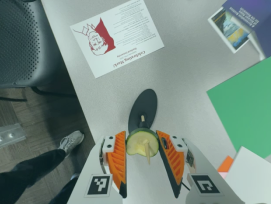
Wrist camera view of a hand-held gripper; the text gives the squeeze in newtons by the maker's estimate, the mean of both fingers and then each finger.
{"total": 4.2, "left": 3.6, "right": 4.8}